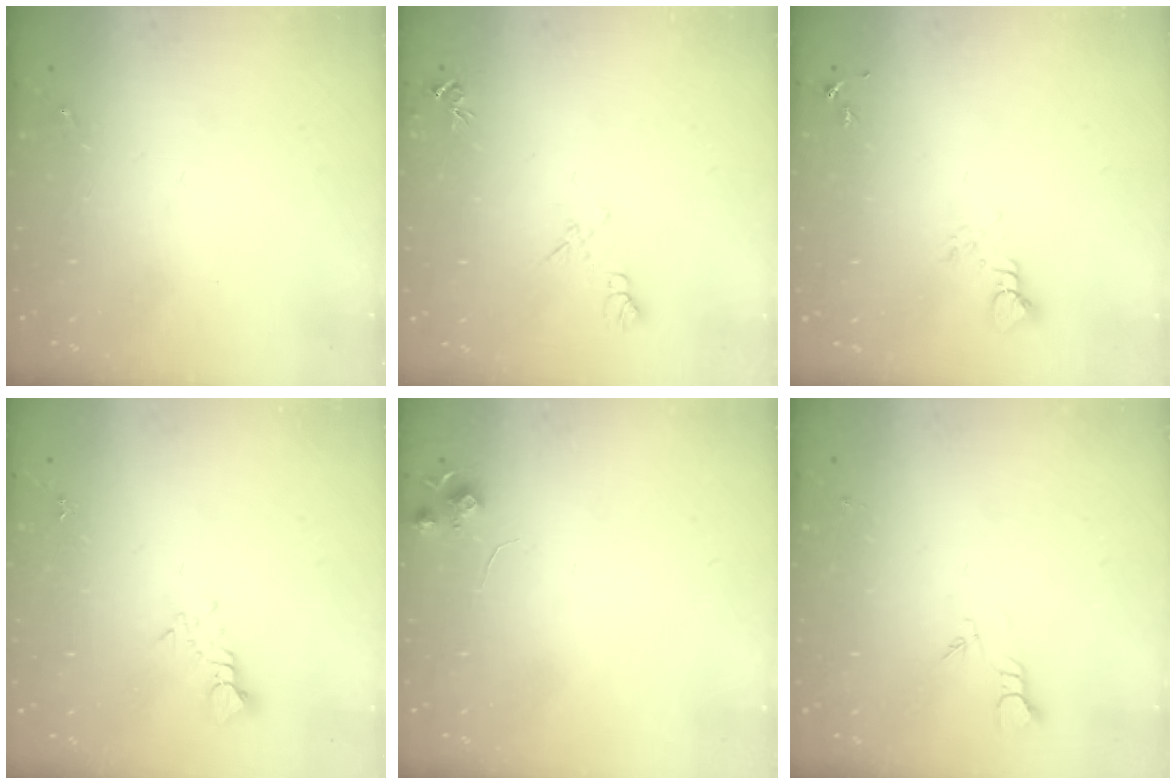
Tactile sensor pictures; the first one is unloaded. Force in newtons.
{"total": 7.8, "press": 7.8, "slide": 0.9}
{"total": 3.8, "press": 3.8, "slide": 0.2}
{"total": 3.2, "press": 3.2, "slide": 0.2}
{"total": 6.5, "press": 6.5, "slide": 0.8}
{"total": 2.7, "press": 2.7, "slide": 0.3}